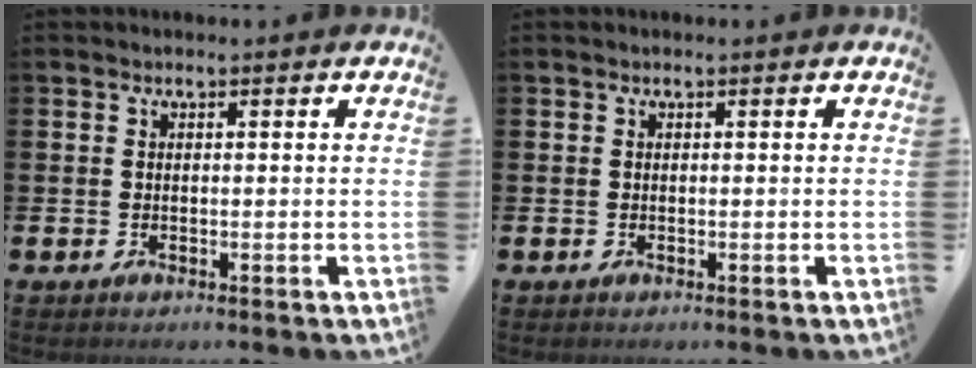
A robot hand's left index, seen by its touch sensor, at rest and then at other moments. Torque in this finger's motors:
{"motor_torque": [-0.01, 0.01, 0.00, 0.01]}